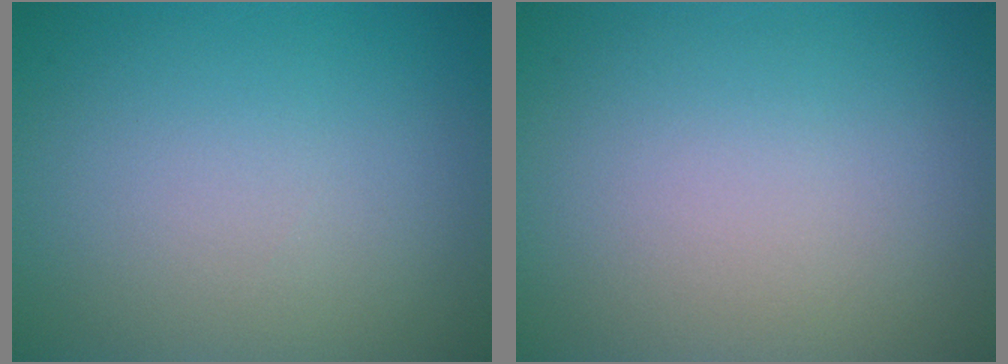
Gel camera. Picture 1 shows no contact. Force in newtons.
{"total": 0.0}